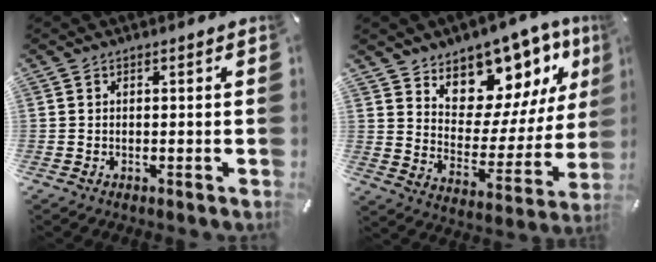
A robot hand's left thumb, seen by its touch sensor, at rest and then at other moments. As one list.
[{"total": 11.4, "force": [8.2, 7.6, 2.3], "torque": [-0.028, -0.095, 0.143]}]